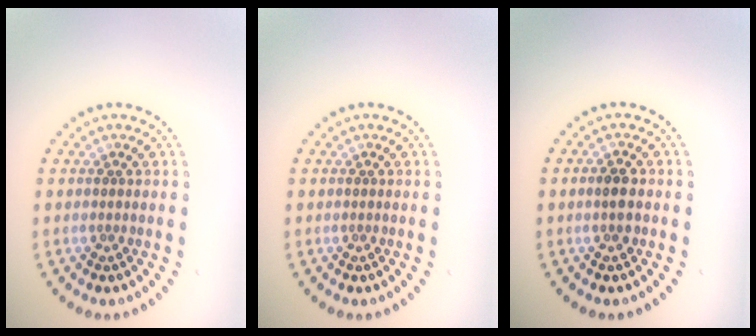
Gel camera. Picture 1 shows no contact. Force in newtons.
{"total": 0.0}
{"total": 1.7, "press": 1.7, "slide": 0.2}